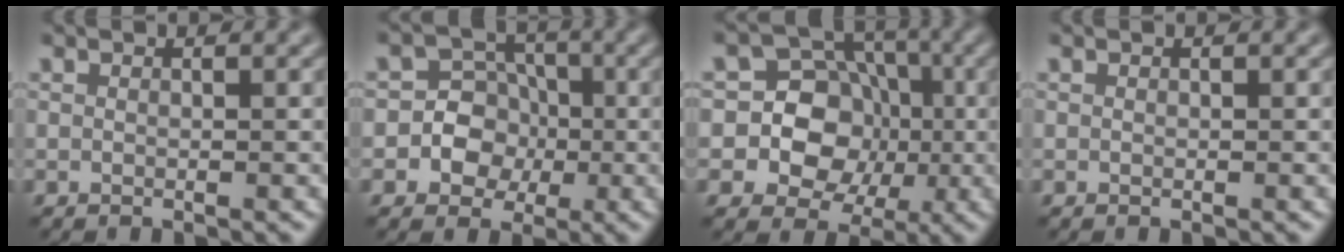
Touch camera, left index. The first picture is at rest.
{"total": 5.6, "force": [-1.2, 5.2, 1.6], "torque": [-0.002, 0.025, -0.041]}
{"total": 9.0, "force": [-0.6, 8.3, 3.5], "torque": [-0.059, 0.033, -0.035]}
{"total": 0.0}